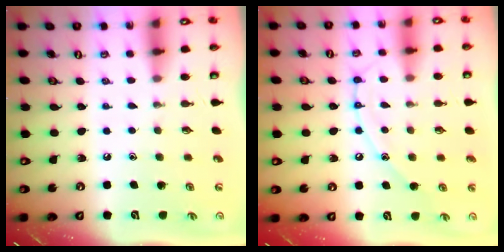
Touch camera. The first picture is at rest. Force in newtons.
{"total": 10.7, "press": 10.7, "slide": 1.0}